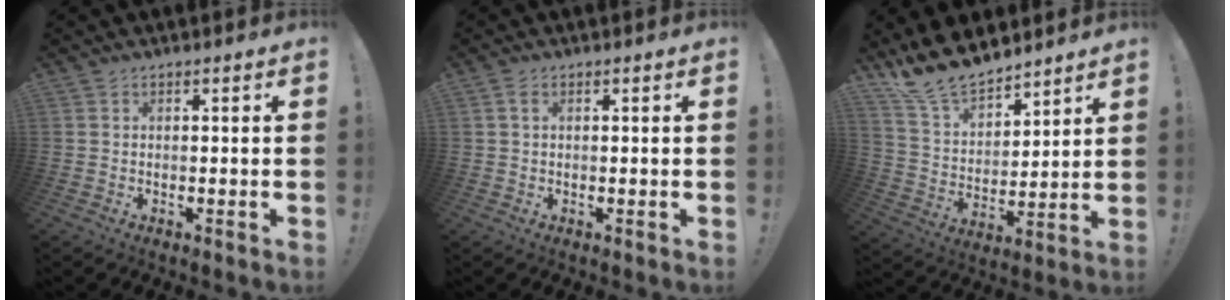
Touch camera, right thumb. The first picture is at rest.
{"total": 1.5, "force": [0.5, 0.8, 1.2], "torque": [-0.021, 0.002, 0.008]}
{"total": 14.5, "force": [13.0, 5.1, 3.7], "torque": [-0.099, -0.103, 0.245]}